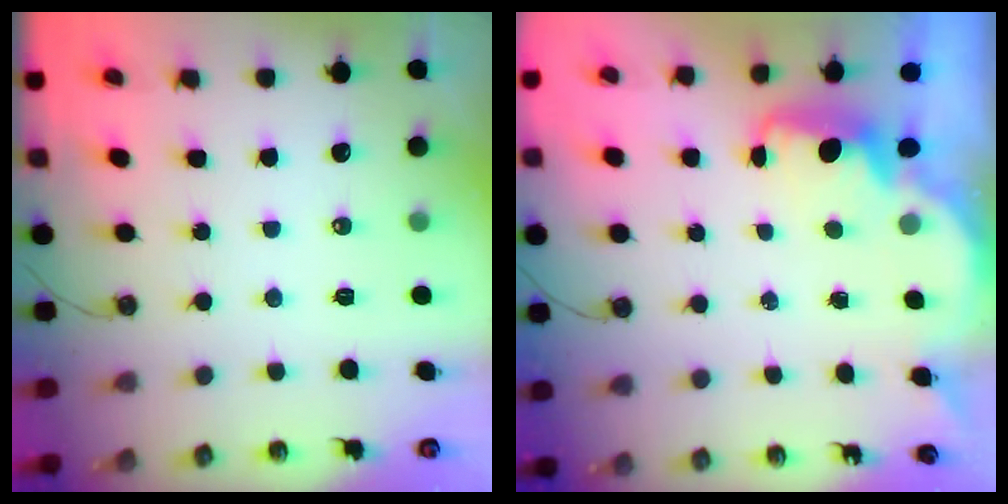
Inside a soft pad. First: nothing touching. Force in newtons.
{"total": 2.4, "press": 2.3, "slide": 0.6}